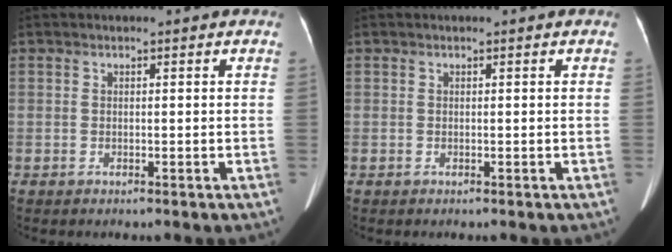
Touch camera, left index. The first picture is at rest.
{"total": 0.0}